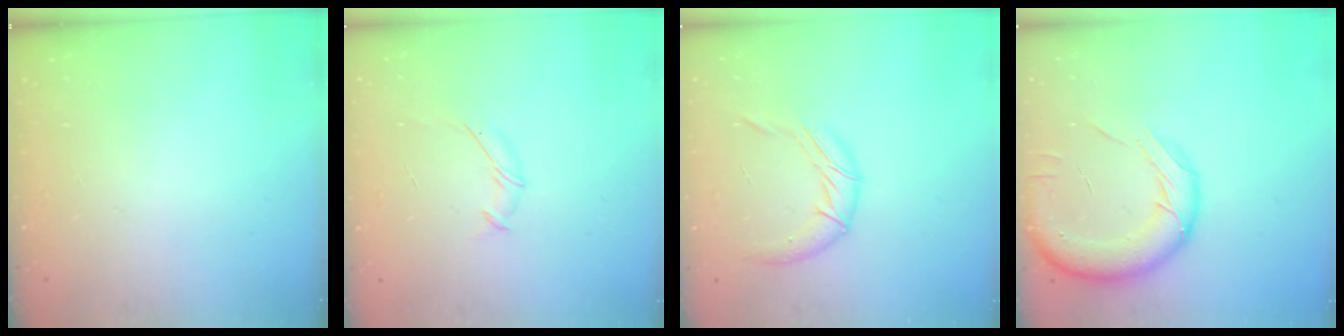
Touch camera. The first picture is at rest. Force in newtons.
{"total": 5.3, "press": 5.1, "slide": 1.0}
{"total": 10.8, "press": 10.7, "slide": 1.3}
{"total": 16.1, "press": 15.8, "slide": 3.0}